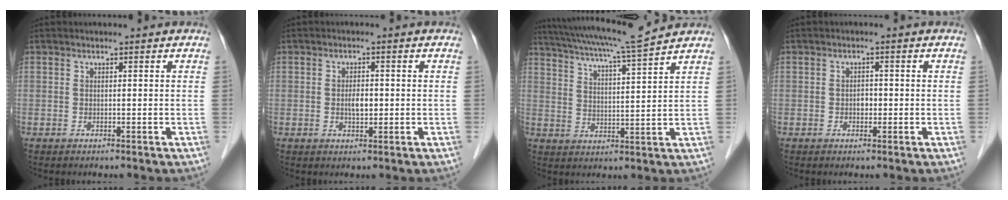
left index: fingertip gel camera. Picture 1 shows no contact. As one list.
[{"total": 2.4, "force": [-0.2, 1.1, 2.1], "torque": [-0.040, 0.002, -0.002]}, {"total": 12.5, "force": [11.1, -1.3, 5.5], "torque": [-0.104, 0.002, 0.176]}, {"total": 1.5, "force": [-0.3, 1.0, 1.0], "torque": [-0.015, 0.004, -0.005]}]